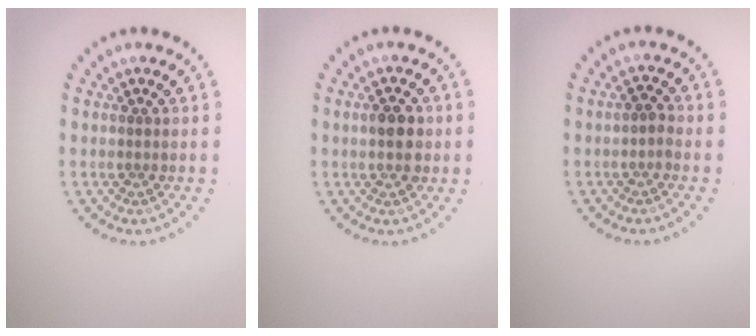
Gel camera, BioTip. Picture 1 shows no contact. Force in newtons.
{"total": 3.0, "press": 3.0, "slide": 0.2}
{"total": 1.1, "press": 1.0, "slide": 0.5}